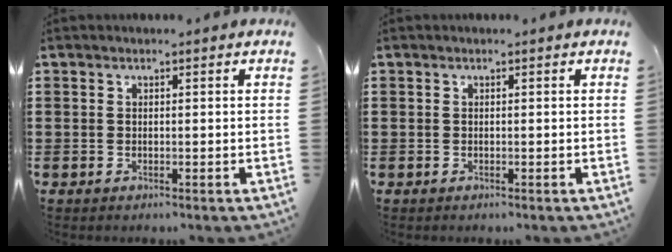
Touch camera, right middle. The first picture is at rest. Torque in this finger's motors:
{"motor_torque": [-0.13, -0.39, 0.03, -0.01]}